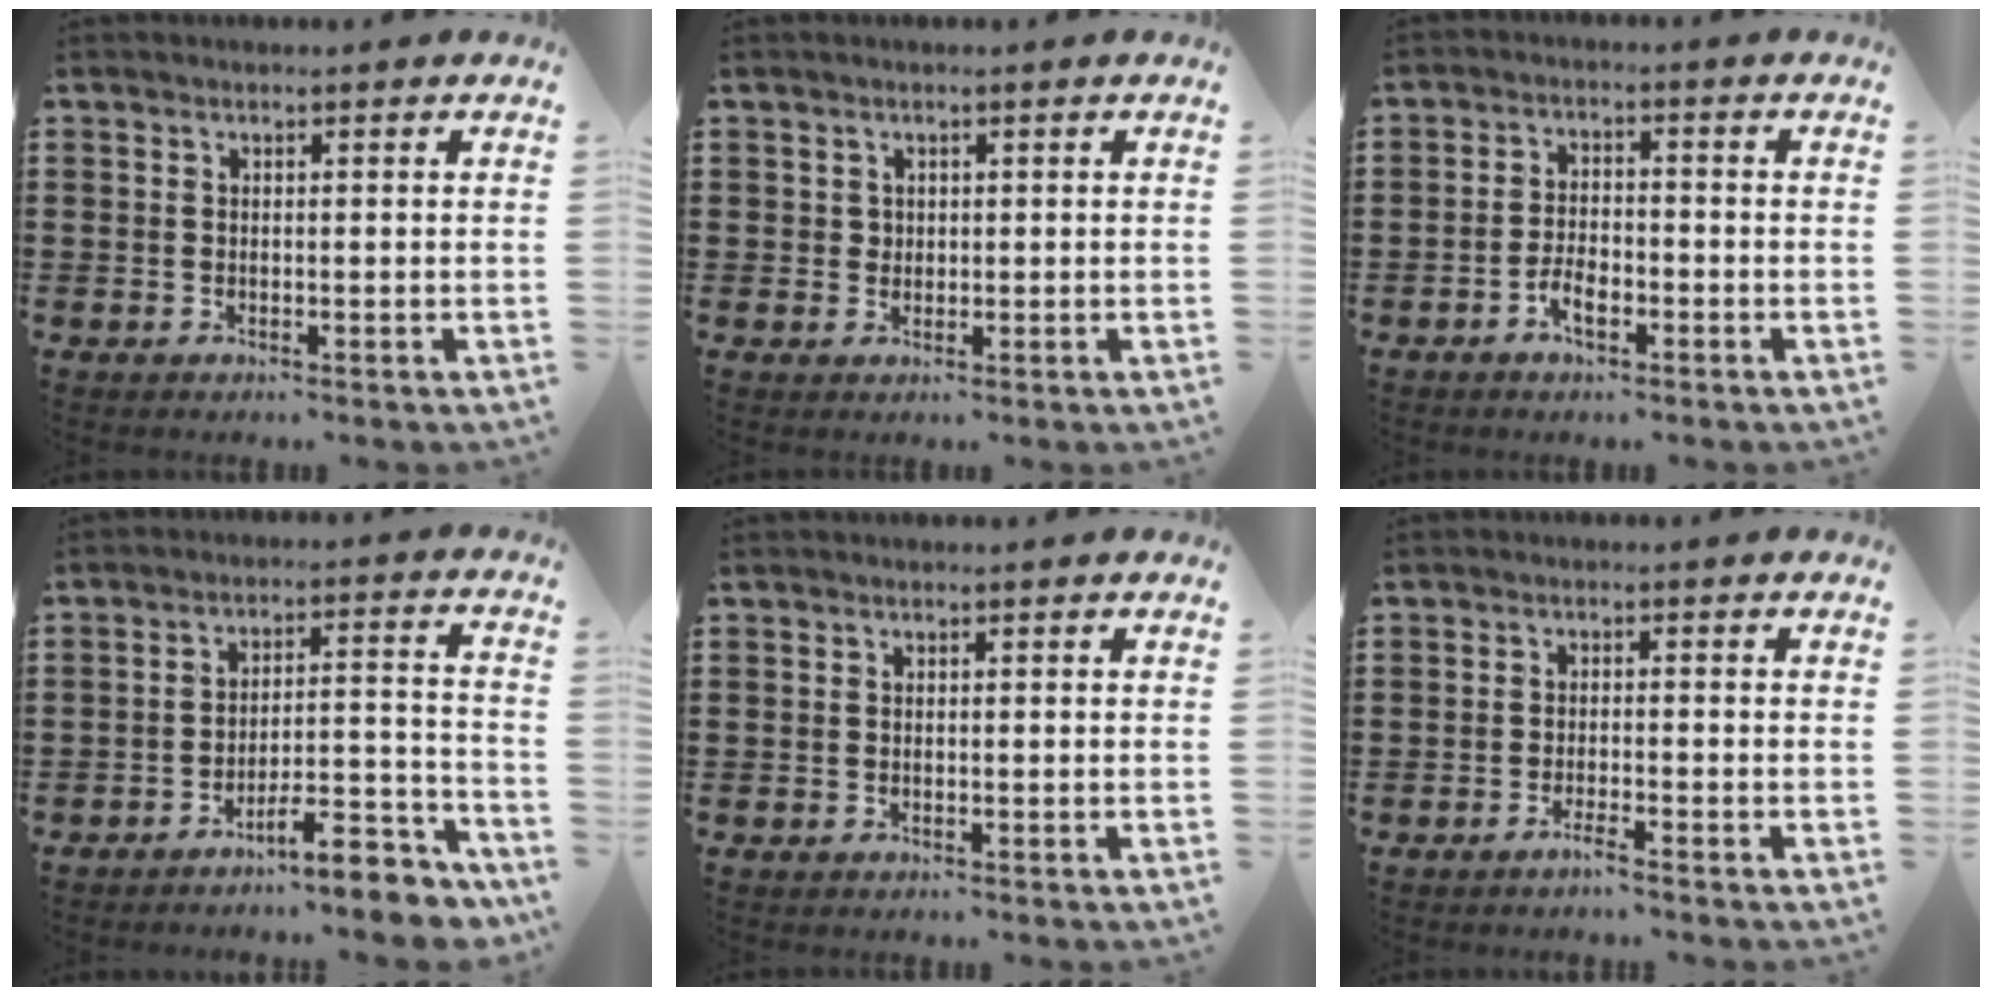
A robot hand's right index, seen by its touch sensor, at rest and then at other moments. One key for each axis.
{"total": 1.0, "fx": 0.5, "fy": 0.8, "fz": 0.2, "tx": -0.005, "ty": 0.003, "tz": 0.011}
{"total": 3.6, "fx": -2.0, "fy": 1.7, "fz": 2.5, "tx": -0.050, "ty": 0.004, "tz": -0.038}
{"total": 7.9, "fx": -6.9, "fy": 1.0, "fz": 3.7, "tx": -0.053, "ty": 0.012, "tz": -0.127}
{"total": 0.0}
{"total": 1.9, "fx": -1.6, "fy": -0.2, "fz": 1.0, "tx": -0.016, "ty": -0.005, "tz": -0.028}